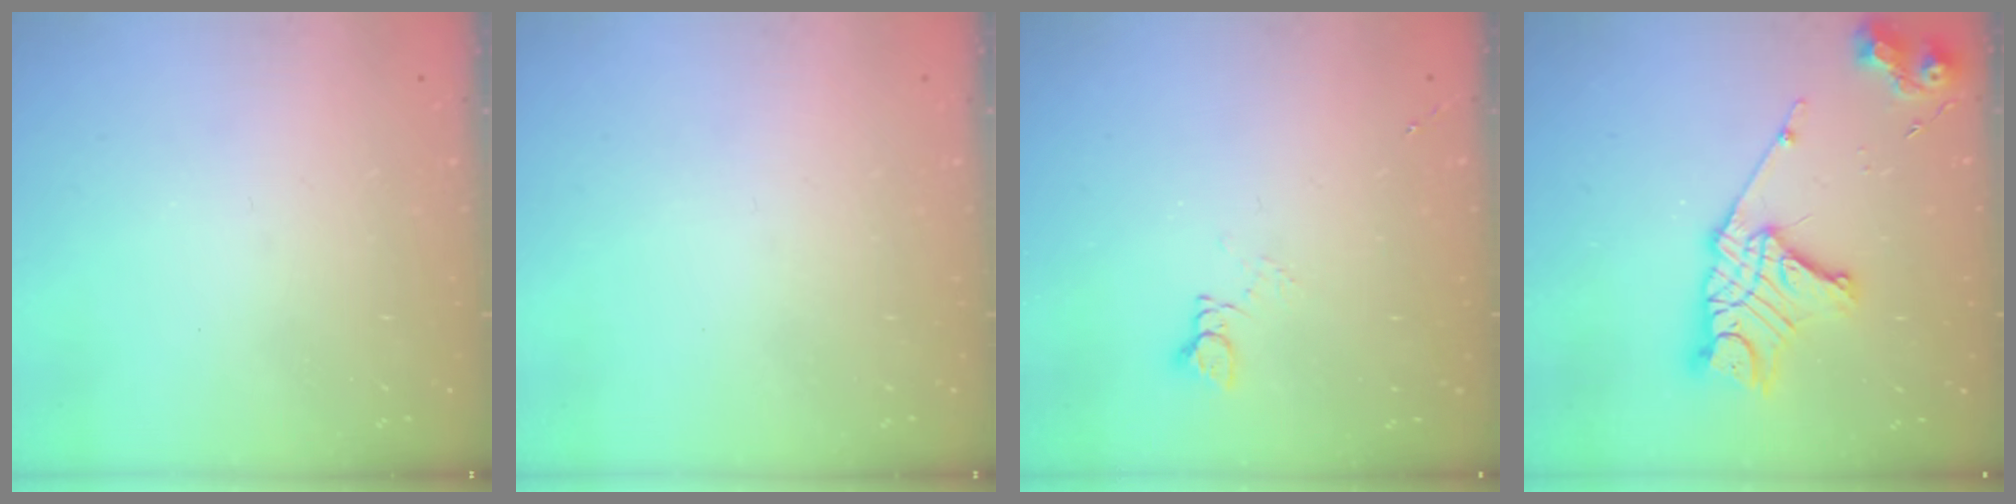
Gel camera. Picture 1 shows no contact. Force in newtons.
{"total": 0.0}
{"total": 2.9, "press": 2.9, "slide": 0.3}
{"total": 16.5, "press": 16.5, "slide": 1.5}